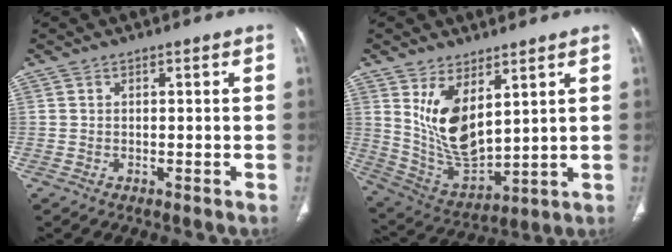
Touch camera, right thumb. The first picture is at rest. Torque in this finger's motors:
{"motor_torque": [2.21, 2.05, 1.20, 0.04, 0.25]}